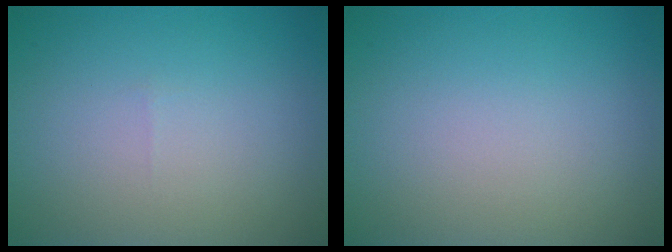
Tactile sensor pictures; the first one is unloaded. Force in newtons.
{"total": 0.0}